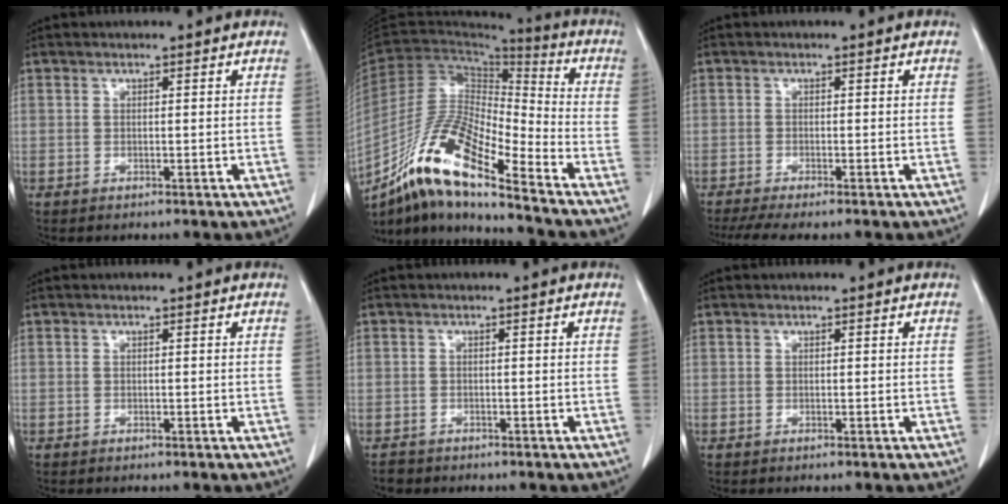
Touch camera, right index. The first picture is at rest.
{"total": 16.5, "force": [-11.5, 2.2, 11.6], "torque": [-0.218, -0.004, -0.208]}
{"total": 5.8, "force": [-4.8, 0.2, 3.4], "torque": [-0.049, -0.012, -0.073]}
{"total": 0.0}
{"total": 1.6, "force": [-1.2, 1.0, -0.2], "torque": [-0.008, 0.001, -0.019]}
{"total": 0.0}